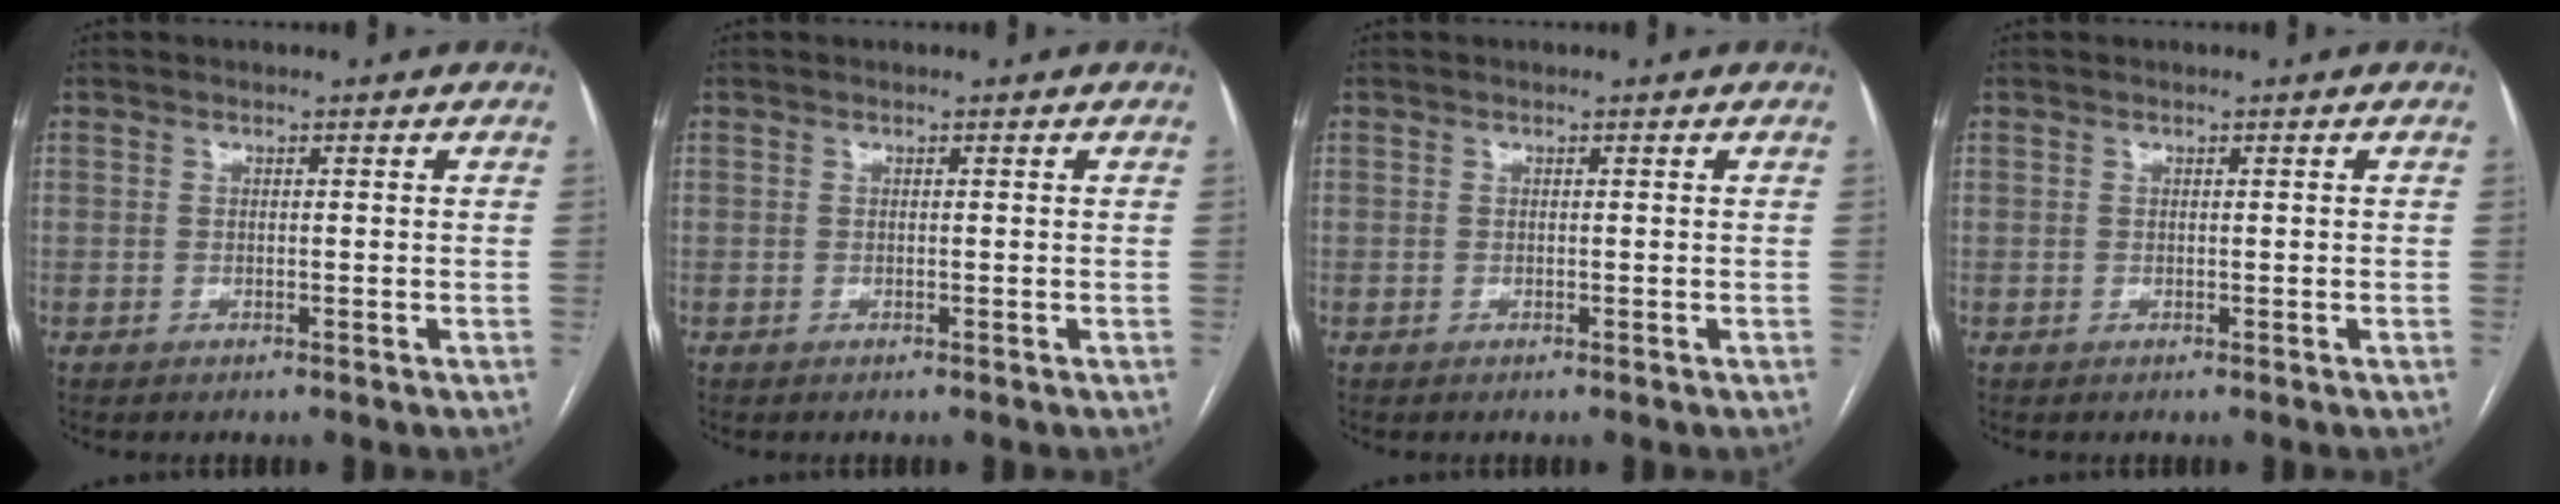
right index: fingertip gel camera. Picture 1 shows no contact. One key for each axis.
{"total": 0.0}
{"total": 0.0}
{"total": 0.0}